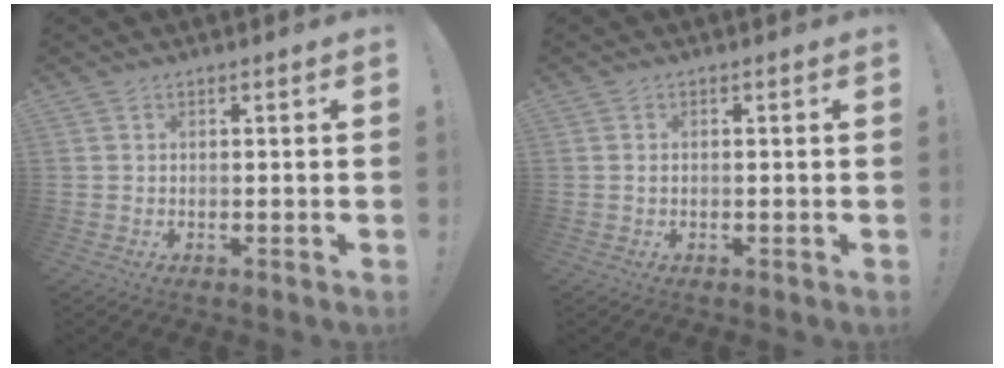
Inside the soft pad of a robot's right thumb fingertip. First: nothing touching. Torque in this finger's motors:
{"motor_torque": [-0.16, 0.04, -0.05, 0.18, -0.07]}